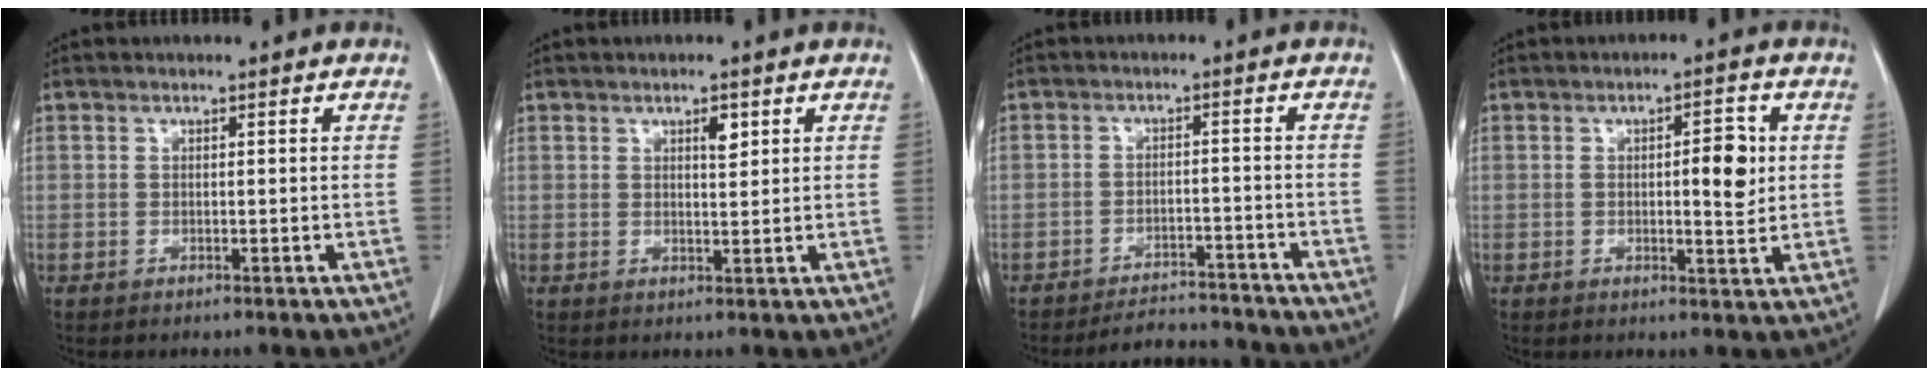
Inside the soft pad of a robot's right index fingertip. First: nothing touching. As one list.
[{"total": 2.2, "force": [1.1, 0.7, 1.8], "torque": [-0.028, -0.003, 0.017]}, {"total": 7.7, "force": [-7.4, 2.0, 0.3], "torque": [0.005, 0.011, -0.103]}, {"total": 5.3, "force": [0.6, 1.4, 5.1], "torque": [-0.072, 0.003, 0.008]}]